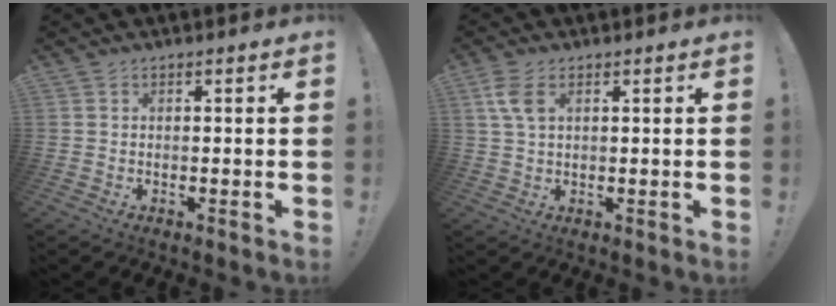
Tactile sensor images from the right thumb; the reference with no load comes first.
{"total": 5.4, "force": [1.8, 2.9, 4.1], "torque": [-0.086, -0.003, 0.030]}